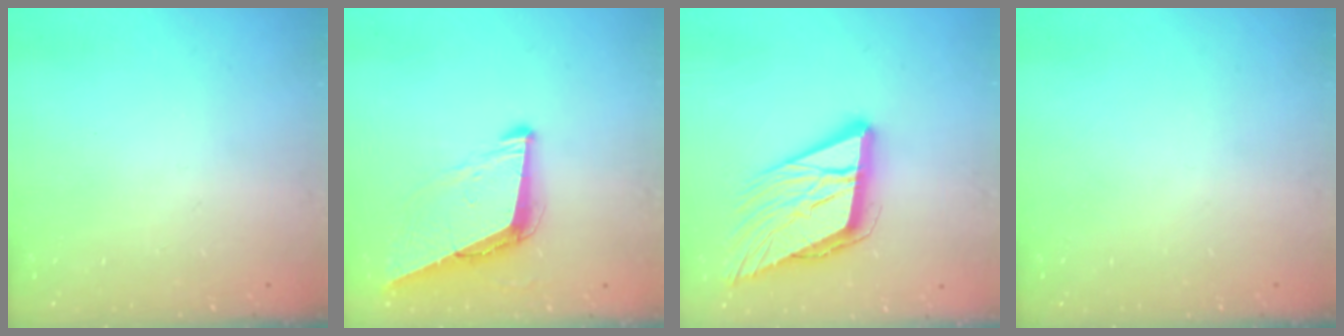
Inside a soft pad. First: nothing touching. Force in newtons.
{"total": 9.1, "press": 8.4, "slide": 3.5}
{"total": 15.3, "press": 14.7, "slide": 4.1}
{"total": 0.0}